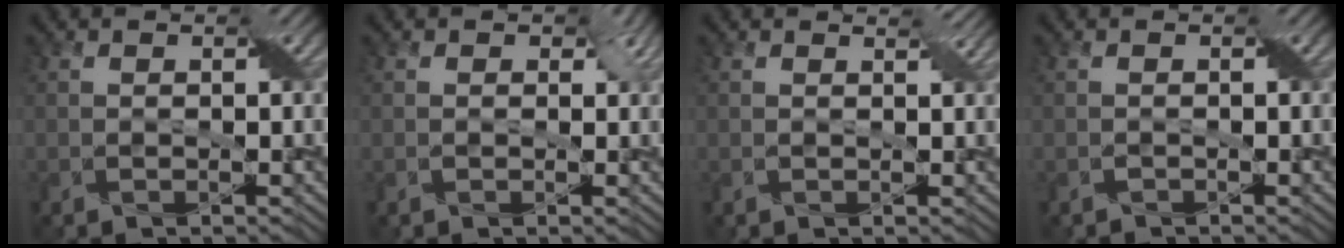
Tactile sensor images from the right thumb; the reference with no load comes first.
{"total": 1.8, "force": [0.5, 1.5, 0.9], "torque": [-0.017, -0.004, 0.003]}
{"total": 1.1, "force": [1.0, 0.1, 0.5], "torque": [-0.014, -0.003, 0.018]}
{"total": 0.6, "force": [-0.6, 0.2, 0.0], "torque": [0.000, 0.000, -0.009]}